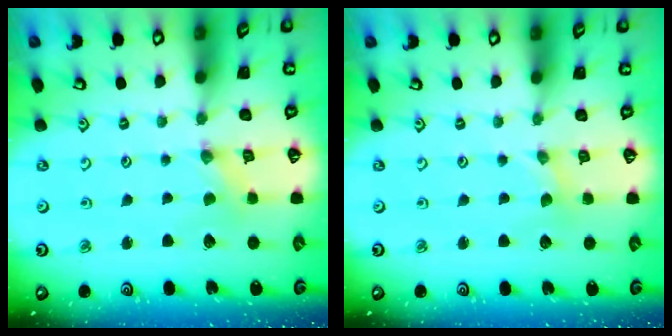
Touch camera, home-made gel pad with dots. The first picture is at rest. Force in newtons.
{"total": 0.0}